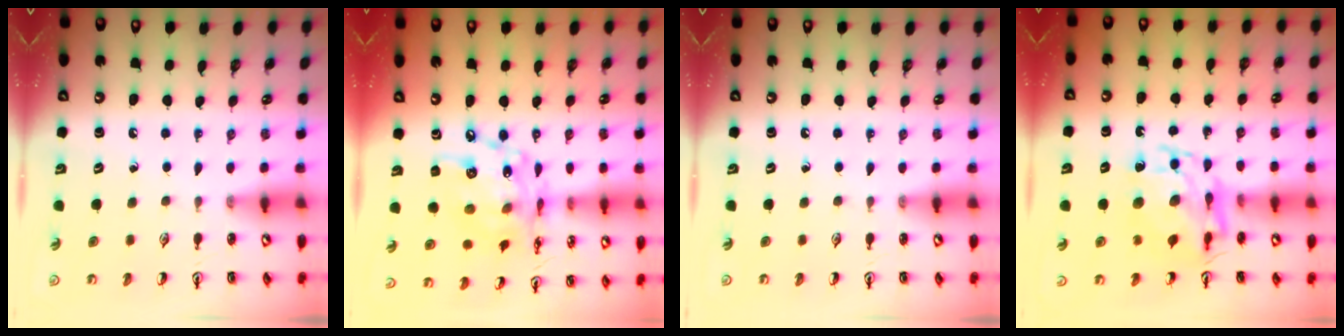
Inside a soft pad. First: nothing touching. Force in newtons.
{"total": 17.9, "press": 17.9, "slide": 1.3}
{"total": 0.0}
{"total": 12.7, "press": 12.6, "slide": 1.6}